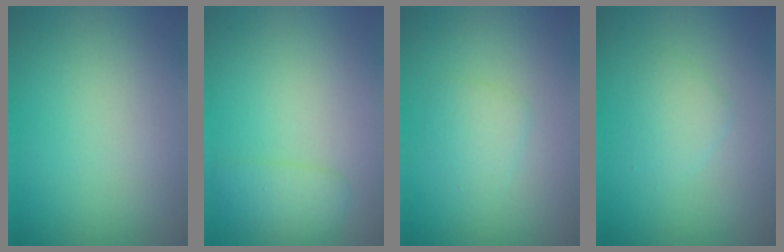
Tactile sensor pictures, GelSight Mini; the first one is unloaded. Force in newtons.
{"total": 2.1, "press": 2.1, "slide": 0.1}
{"total": 1.6, "press": 1.6, "slide": 0.0}
{"total": 1.5, "press": 1.5, "slide": 0.0}